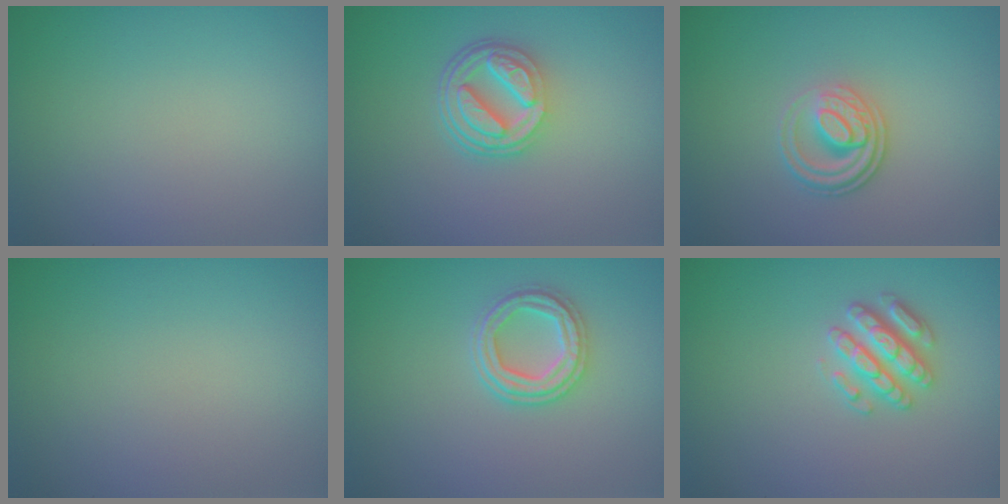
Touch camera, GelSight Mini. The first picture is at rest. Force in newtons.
{"total": 5.2, "press": 3.9, "slide": 3.5}
{"total": 3.0, "press": 2.4, "slide": 1.8}
{"total": 0.0}
{"total": 3.1, "press": 2.8, "slide": 1.3}
{"total": 2.8, "press": 2.8, "slide": 0.3}